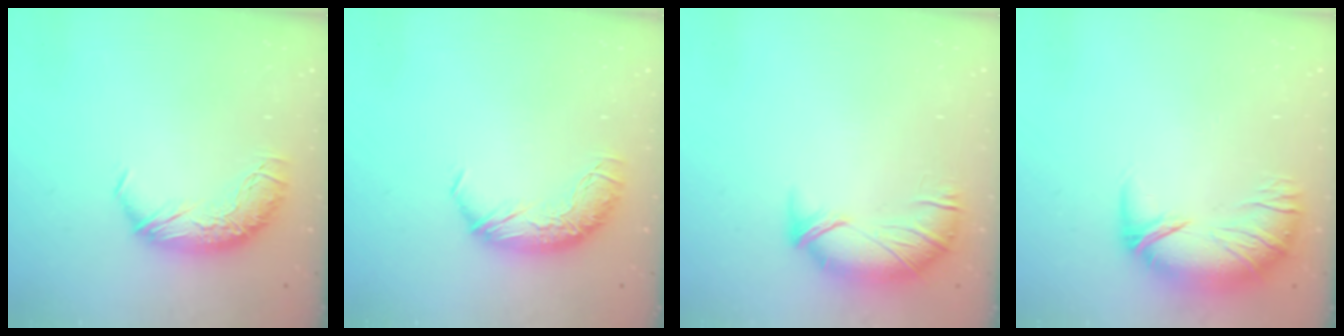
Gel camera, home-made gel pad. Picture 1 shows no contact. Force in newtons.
{"total": 0.0}
{"total": 2.5, "press": 1.9, "slide": 1.7}
{"total": 2.6, "press": 1.0, "slide": 2.4}